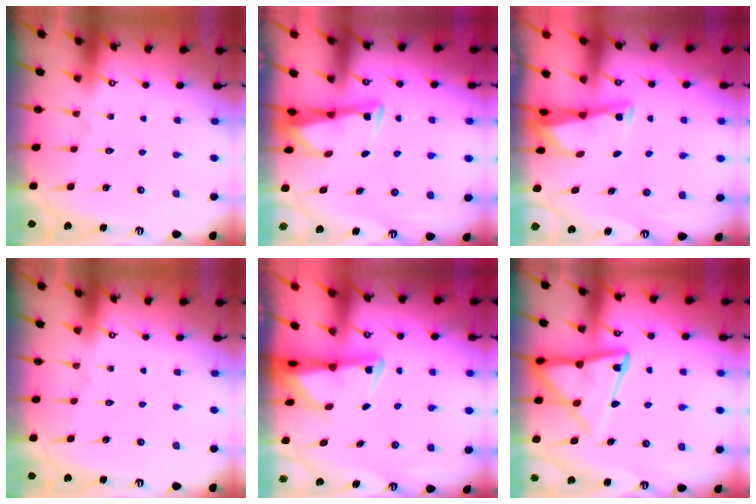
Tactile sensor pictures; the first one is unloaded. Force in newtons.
{"total": 3.4, "press": 3.4, "slide": 0.4}
{"total": 2.7, "press": 2.7, "slide": 0.2}
{"total": 0.0}
{"total": 2.9, "press": 2.9, "slide": 0.6}
{"total": 14.2, "press": 14.2, "slide": 1.5}